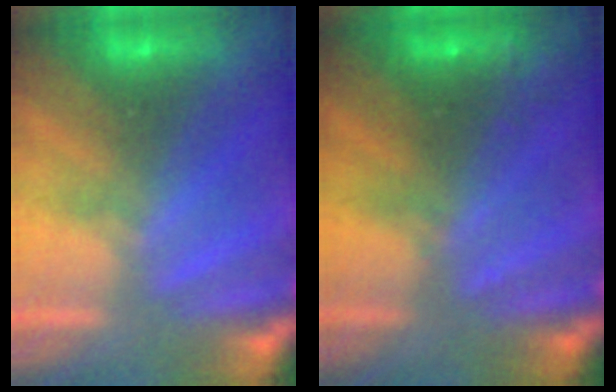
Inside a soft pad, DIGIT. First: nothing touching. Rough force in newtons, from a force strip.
{"total": 2.8}